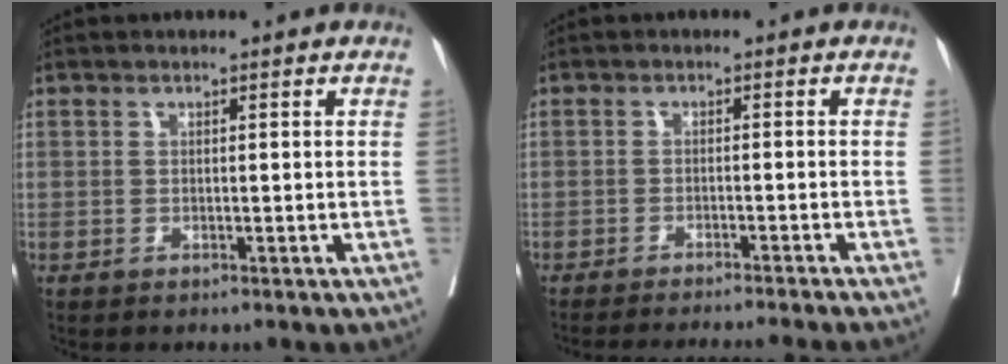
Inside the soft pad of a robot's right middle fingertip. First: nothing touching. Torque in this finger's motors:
{"motor_torque": [0.99, -1.15, 0.17, 0.05]}